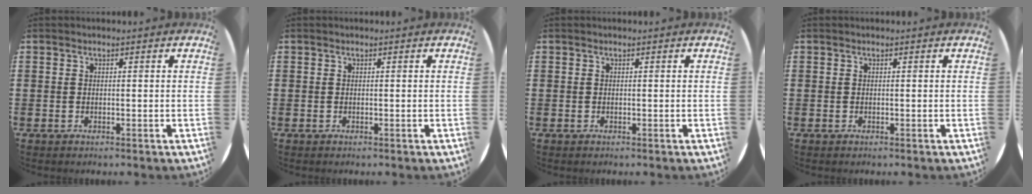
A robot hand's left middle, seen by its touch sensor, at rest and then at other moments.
{"total": 0.0}
{"total": 0.0}
{"total": 0.0}